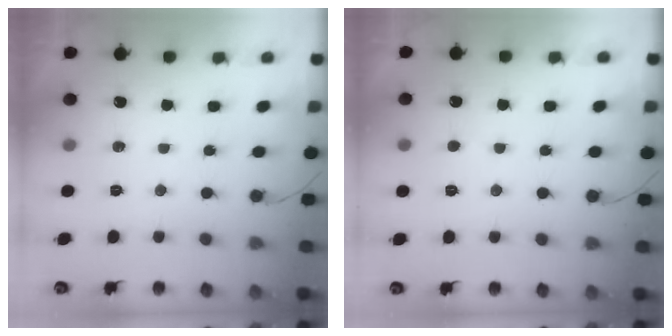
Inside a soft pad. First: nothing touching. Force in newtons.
{"total": 2.3, "press": 2.3, "slide": 0.3}